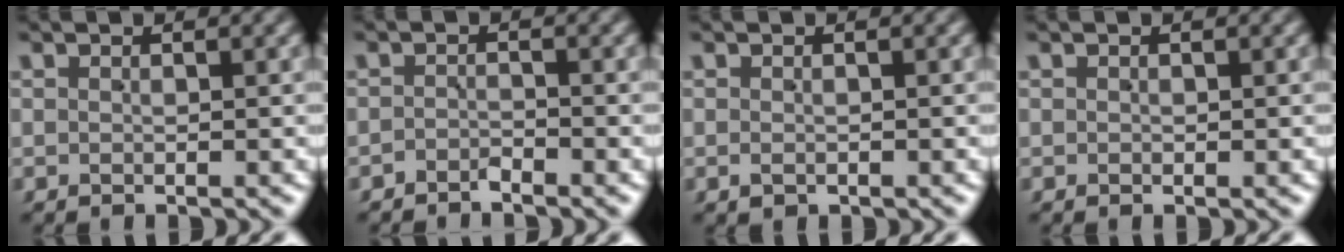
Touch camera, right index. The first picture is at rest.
{"total": 1.6, "force": [-1.6, 0.0, -0.3], "torque": [0.007, -0.002, -0.031]}
{"total": 0.9, "force": [-0.6, 0.5, 0.4], "torque": [-0.011, -0.007, -0.004]}
{"total": 0.0}